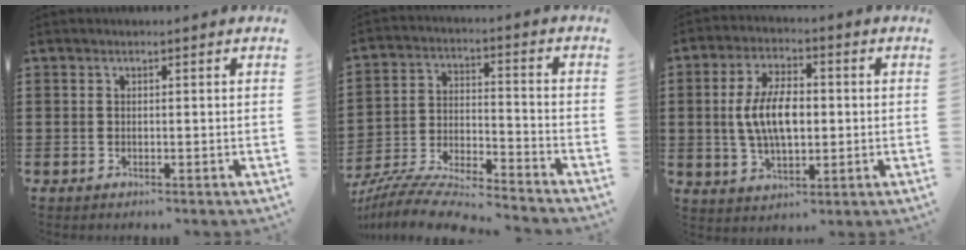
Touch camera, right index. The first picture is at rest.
{"total": 8.2, "force": [-7.8, 0.6, 2.6], "torque": [-0.061, 0.000, -0.157]}
{"total": 8.6, "force": [0.1, 4.3, 7.4], "torque": [-0.151, 0.003, -0.006]}